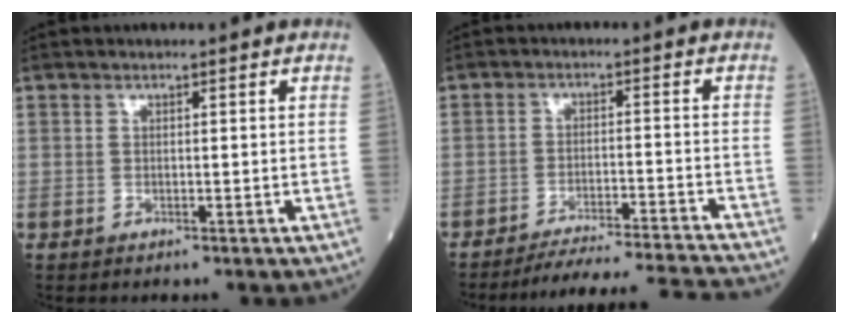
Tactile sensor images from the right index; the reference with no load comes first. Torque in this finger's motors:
{"motor_torque": [-0.06, -0.28, -0.11, -0.01]}